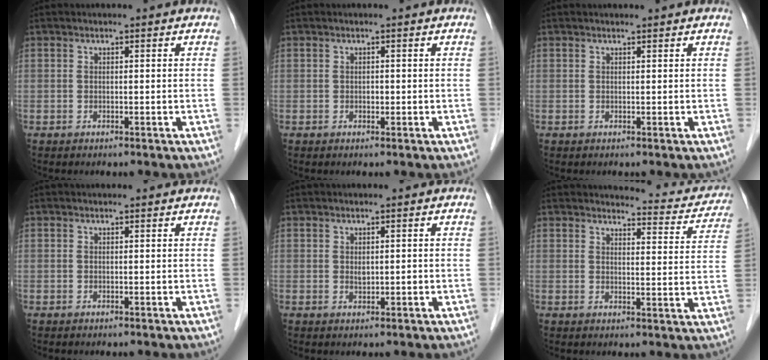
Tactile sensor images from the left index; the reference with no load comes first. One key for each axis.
{"total": 0.5, "fx": -0.1, "fy": 0.4, "fz": 0.3, "tx": -0.006, "ty": 0.002, "tz": -0.003}
{"total": 0.9, "fx": 0.8, "fy": 0.0, "fz": 0.3, "tx": -0.005, "ty": 0.006, "tz": 0.014}
{"total": 0.9, "fx": 0.9, "fy": 0.1, "fz": 0.1, "tx": -0.009, "ty": 0.009, "tz": 0.011}
{"total": 1.0, "fx": 0.2, "fy": 0.6, "fz": 0.8, "tx": -0.015, "ty": -0.001, "tz": 0.006}
{"total": 9.7, "fx": 9.5, "fy": 1.8, "fz": 0.9, "tx": 0.007, "ty": -0.029, "tz": 0.091}